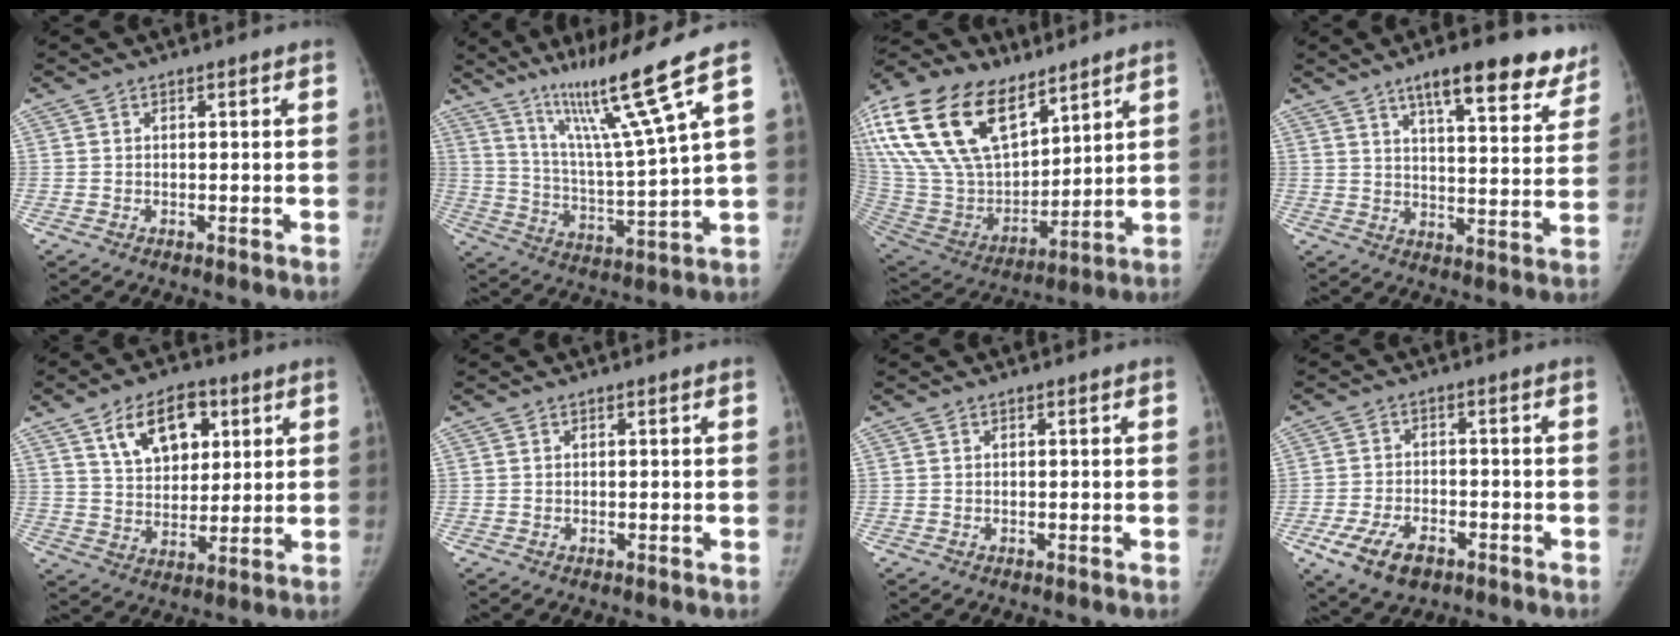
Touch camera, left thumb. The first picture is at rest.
{"total": 14.9, "force": [9.8, -1.8, 11.0], "torque": [-0.180, -0.063, 0.175]}
{"total": 32.0, "force": [17.4, 17.2, 20.5], "torque": [-0.434, 0.001, 0.327]}
{"total": 17.0, "force": [12.1, 5.1, 10.8], "torque": [-0.098, -0.053, 0.165]}
{"total": 12.8, "force": [5.9, 8.0, 8.1], "torque": [-0.095, -0.022, 0.105]}
{"total": 0.0}
{"total": 0.0}
{"total": 8.1, "force": [-4.1, 4.9, 5.1], "torque": [-0.097, 0.011, -0.065]}